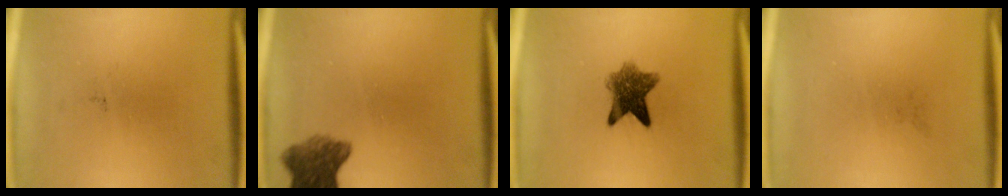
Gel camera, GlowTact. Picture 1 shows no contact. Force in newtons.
{"total": 6.8}
{"total": 7.1}
{"total": 0.0}